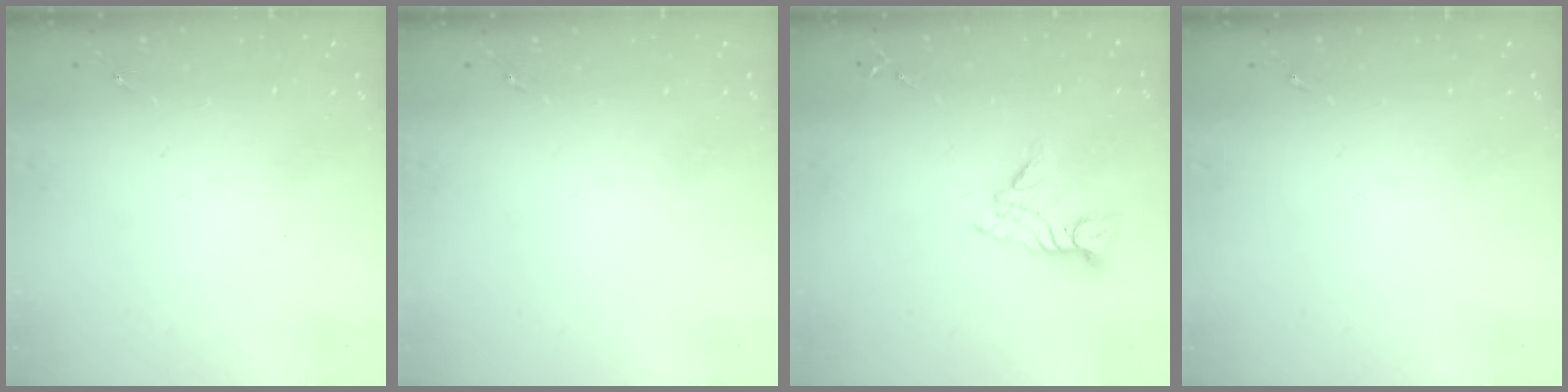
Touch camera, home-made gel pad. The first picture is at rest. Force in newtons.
{"total": 0.0}
{"total": 9.7, "press": 9.6, "slide": 0.9}
{"total": 0.0}